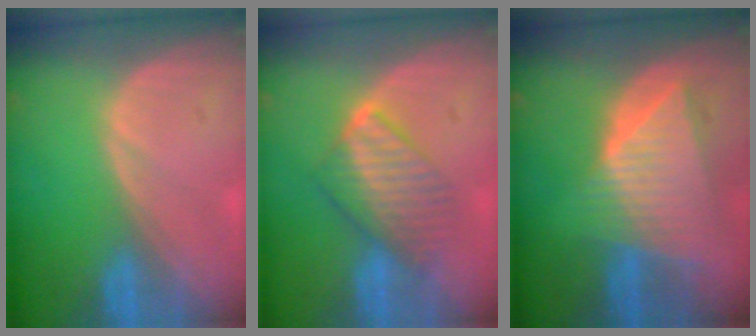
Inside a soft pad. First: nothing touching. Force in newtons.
{"total": 6.5, "press": 6.5, "slide": 0.6}
{"total": 9.0, "press": 7.9, "slide": 4.3}